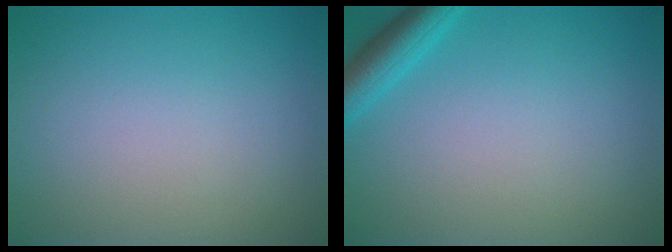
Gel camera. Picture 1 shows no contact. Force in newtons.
{"total": 2.9, "press": 2.9, "slide": 0.2}